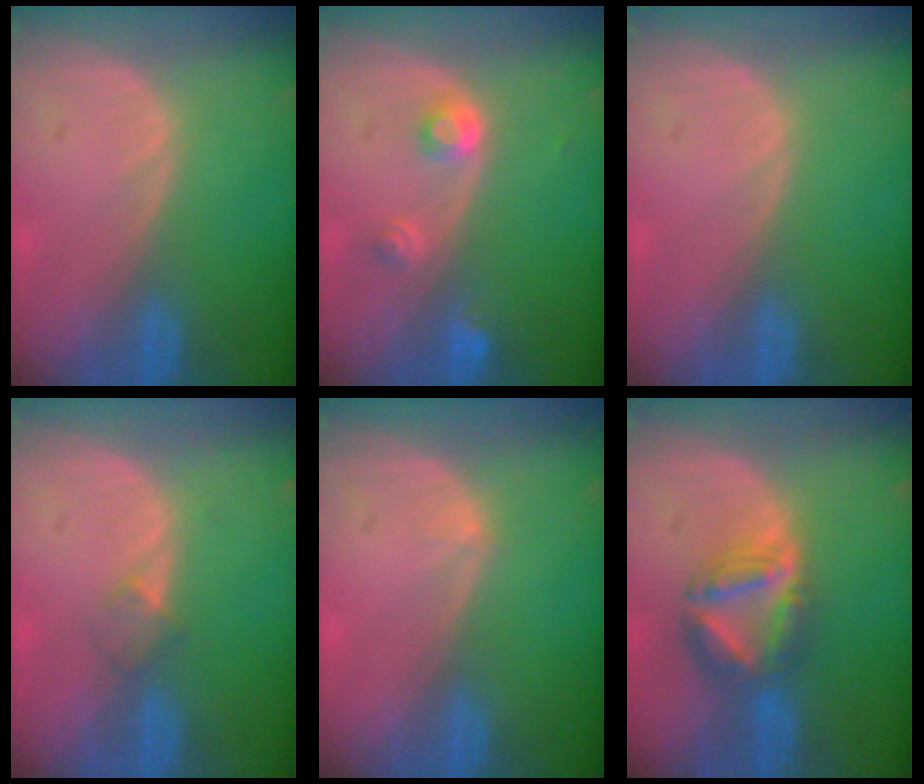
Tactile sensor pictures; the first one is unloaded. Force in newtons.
{"total": 2.9, "press": 2.9, "slide": 0.5}
{"total": 0.0}
{"total": 2.1, "press": 1.8, "slide": 1.0}
{"total": 0.6, "press": 0.4, "slide": 0.5}
{"total": 7.3, "press": 6.4, "slide": 3.5}